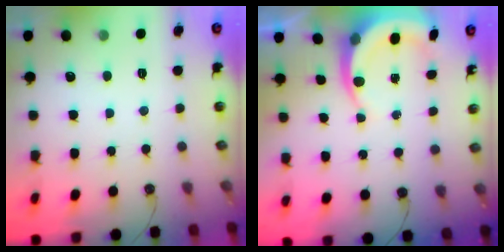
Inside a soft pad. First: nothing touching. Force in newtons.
{"total": 5.9, "press": 5.9, "slide": 0.6}